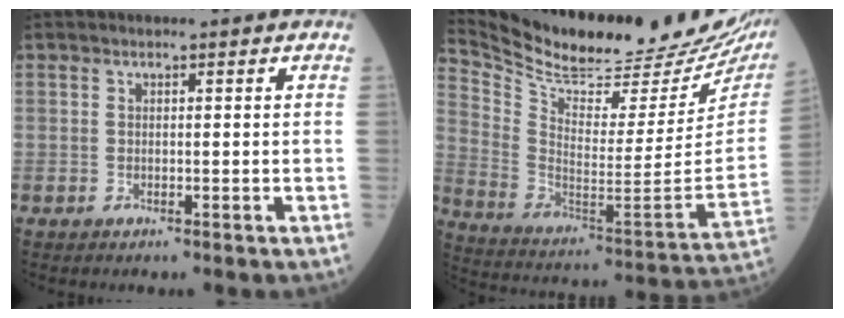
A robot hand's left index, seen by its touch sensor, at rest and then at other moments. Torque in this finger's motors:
{"motor_torque": [0.89, -1.25, -0.06, -0.02]}